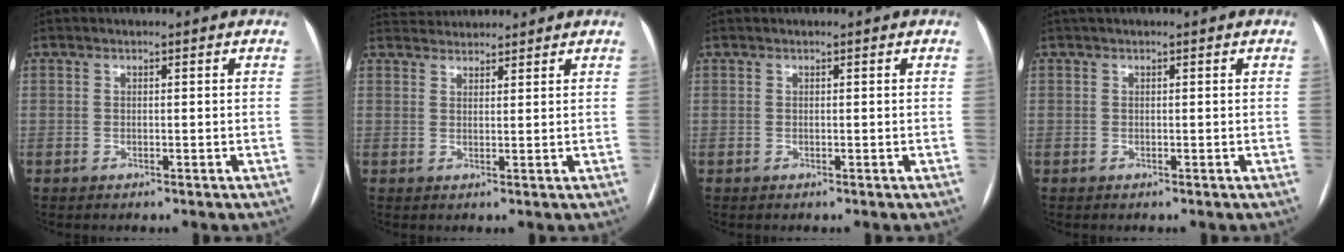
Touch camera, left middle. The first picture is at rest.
{"total": 4.6, "force": [4.5, 1.1, 0.4], "torque": [-0.008, 0.033, 0.073]}
{"total": 0.0}
{"total": 0.9, "force": [0.7, 0.1, 0.6], "torque": [-0.009, 0.023, 0.013]}